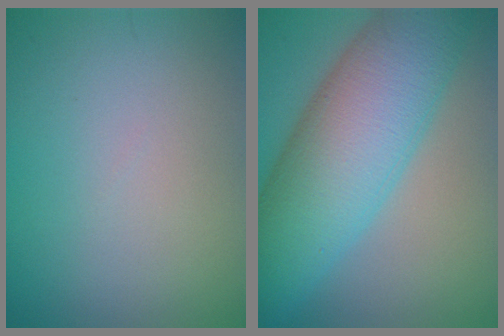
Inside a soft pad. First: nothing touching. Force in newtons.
{"total": 12.2, "press": 12.2, "slide": 0.1}